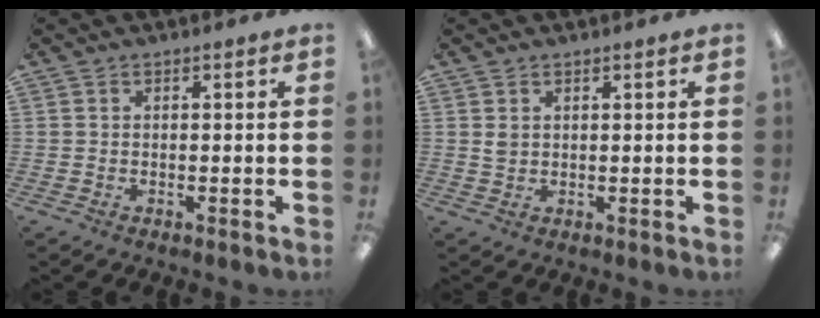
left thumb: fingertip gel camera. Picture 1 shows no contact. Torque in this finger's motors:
{"motor_torque": [0.28, 0.28, 0.40, -0.30, -0.02]}